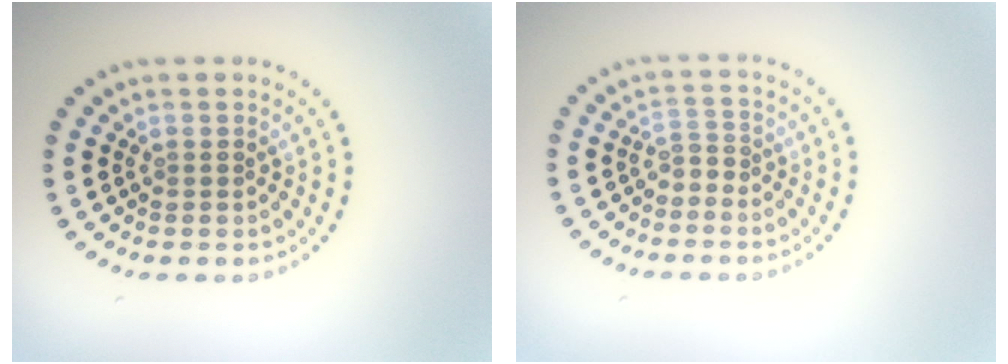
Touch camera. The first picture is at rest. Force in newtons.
{"total": 1.2, "press": 0.9, "slide": 0.8}